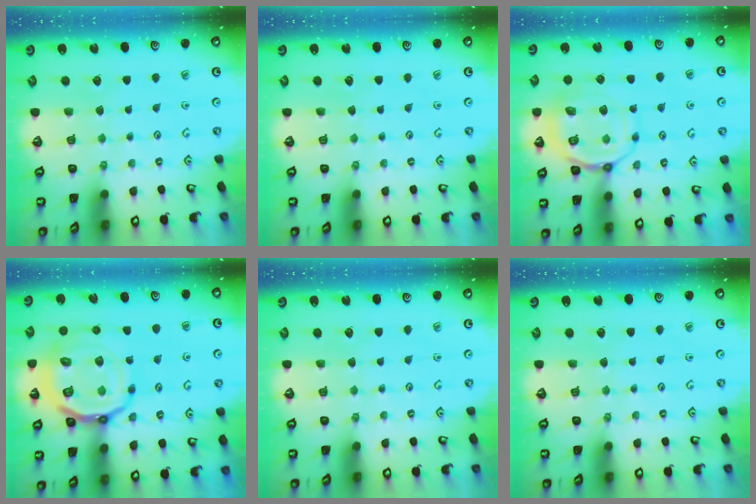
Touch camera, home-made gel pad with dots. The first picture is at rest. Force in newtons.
{"total": 0.0}
{"total": 12.6, "press": 12.5, "slide": 1.4}
{"total": 22.5, "press": 22.3, "slide": 2.3}
{"total": 0.0}
{"total": 0.0}